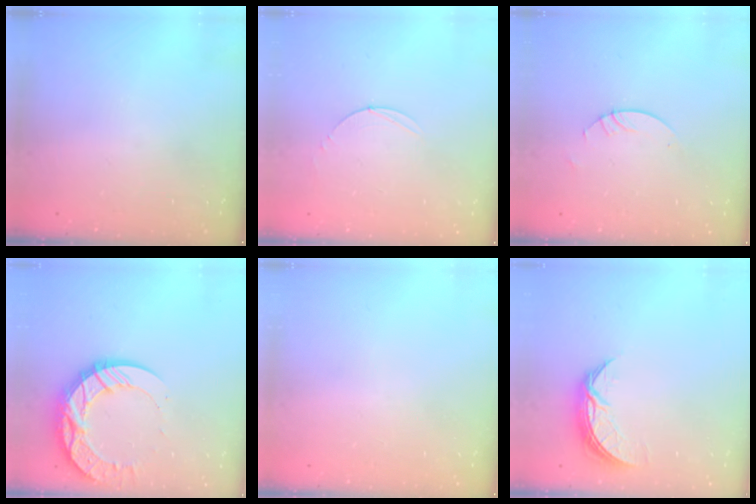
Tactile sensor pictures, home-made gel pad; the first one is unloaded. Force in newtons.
{"total": 2.8, "press": 2.8, "slide": 0.3}
{"total": 3.0, "press": 2.9, "slide": 0.3}
{"total": 14.6, "press": 14.5, "slide": 1.1}
{"total": 0.0}
{"total": 7.6, "press": 7.6, "slide": 0.5}